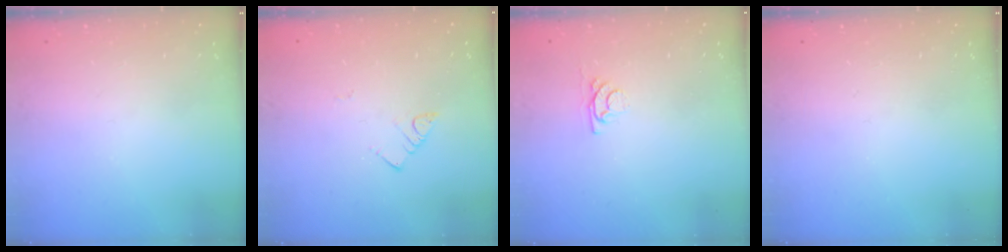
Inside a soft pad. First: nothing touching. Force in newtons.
{"total": 3.0, "press": 3.0, "slide": 0.2}
{"total": 3.8, "press": 3.8, "slide": 0.4}
{"total": 0.0}